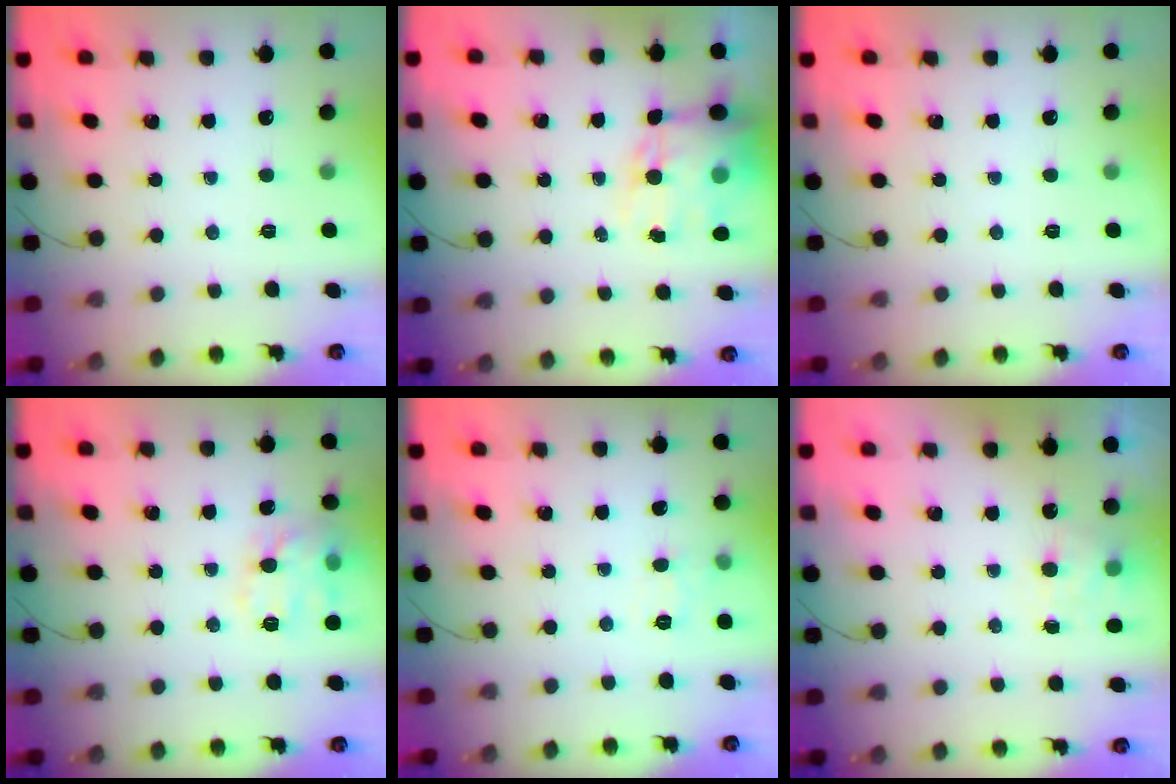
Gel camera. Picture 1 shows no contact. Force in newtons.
{"total": 14.3, "press": 13.8, "slide": 3.5}
{"total": 0.0}
{"total": 13.2, "press": 13.2, "slide": 0.6}
{"total": 4.8, "press": 4.5, "slide": 1.4}
{"total": 4.9, "press": 4.8, "slide": 1.0}